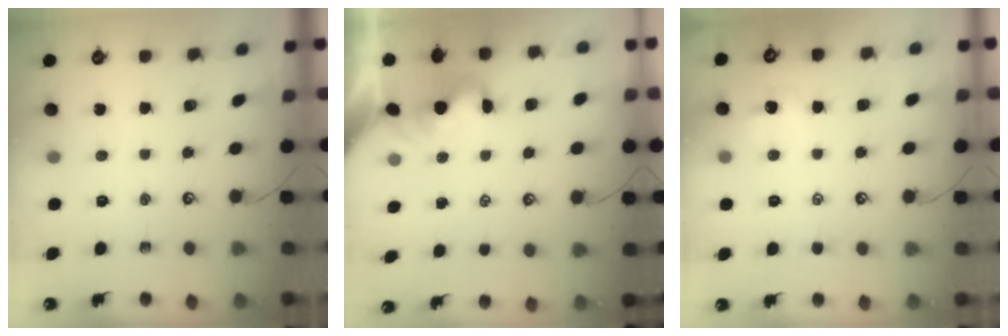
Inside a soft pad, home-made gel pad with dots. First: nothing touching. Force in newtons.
{"total": 0.7, "press": 0.1, "slide": 0.7}
{"total": 0.9, "press": 0.8, "slide": 0.4}